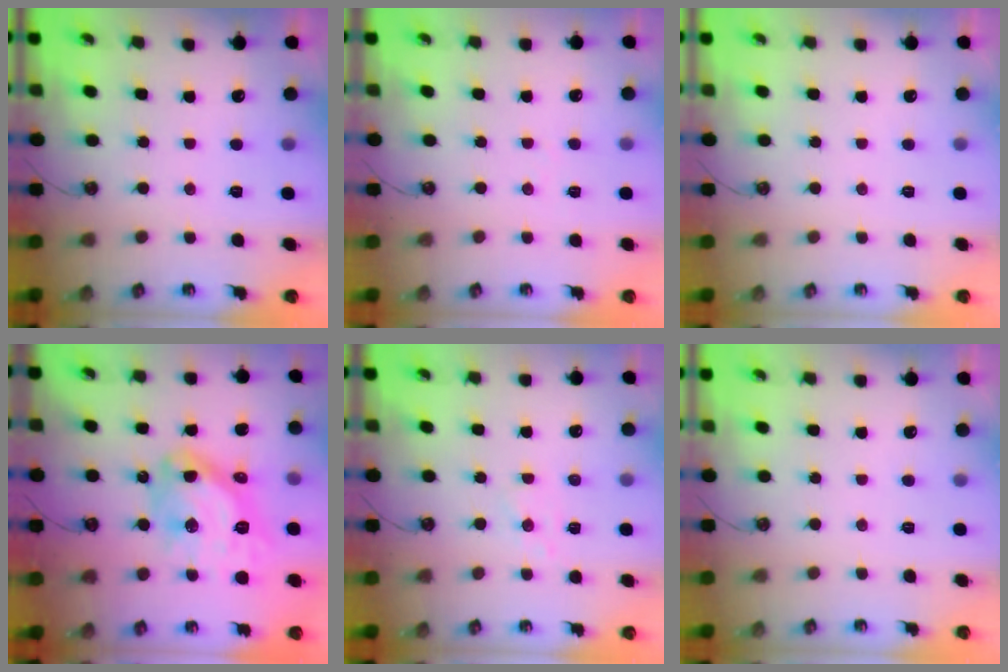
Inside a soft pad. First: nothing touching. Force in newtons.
{"total": 3.4, "press": 3.4, "slide": 0.3}
{"total": 0.0}
{"total": 17.0, "press": 16.9, "slide": 1.8}
{"total": 5.7, "press": 5.6, "slide": 0.9}
{"total": 0.0}